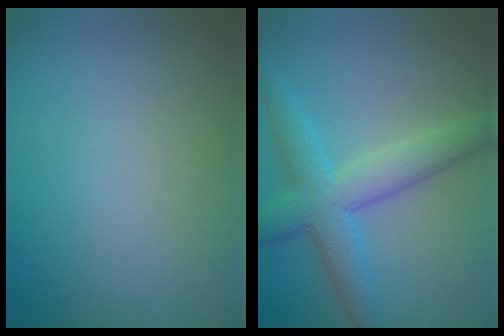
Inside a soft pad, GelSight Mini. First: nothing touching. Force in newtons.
{"total": 5.6, "press": 5.6, "slide": 0.2}